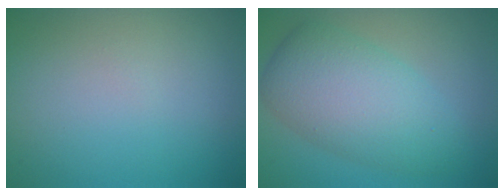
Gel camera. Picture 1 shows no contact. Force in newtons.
{"total": 6.8, "press": 6.8, "slide": 0.2}